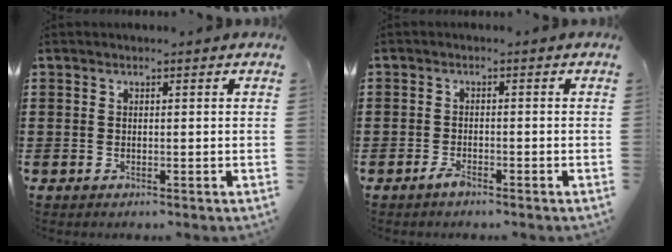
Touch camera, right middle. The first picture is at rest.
{"total": 1.8, "force": [-1.5, 0.5, 0.8], "torque": [-0.025, -0.004, -0.031]}